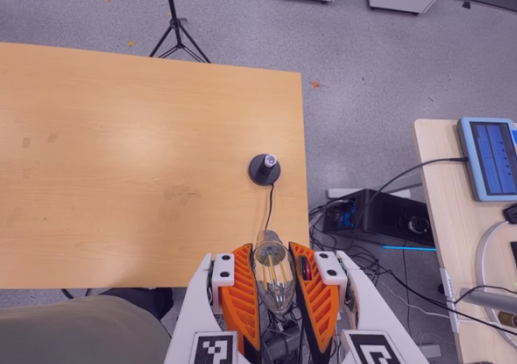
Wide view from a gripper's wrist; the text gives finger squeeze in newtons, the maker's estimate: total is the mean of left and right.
{"total": 21.5, "left": 24.0, "right": 19.0}